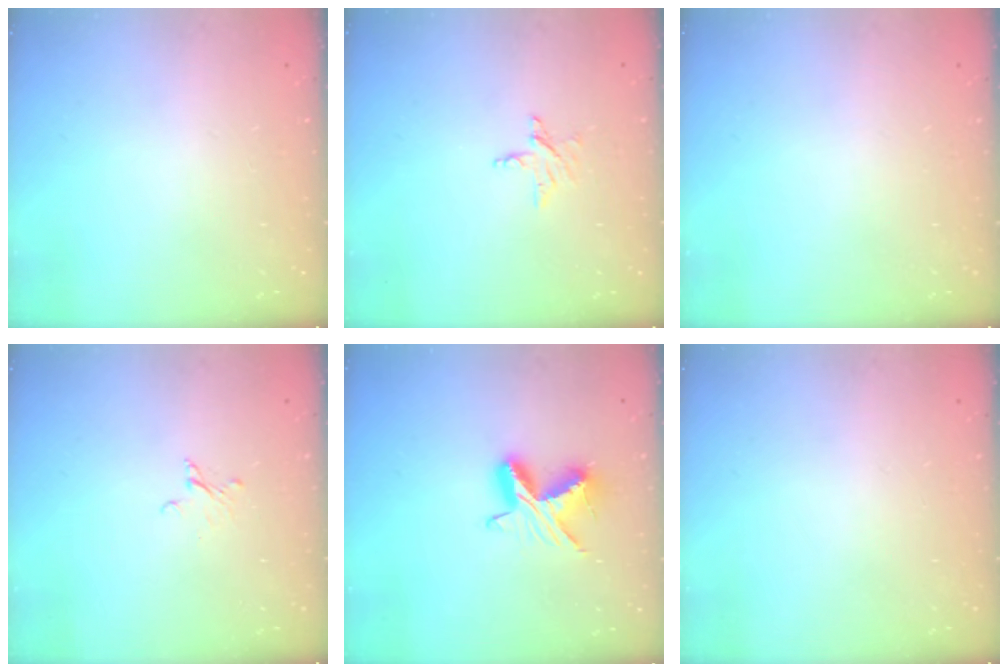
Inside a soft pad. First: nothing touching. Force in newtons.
{"total": 4.3, "press": 4.3, "slide": 0.4}
{"total": 0.0}
{"total": 2.0, "press": 2.0, "slide": 0.1}
{"total": 9.5, "press": 9.4, "slide": 0.5}
{"total": 0.0}